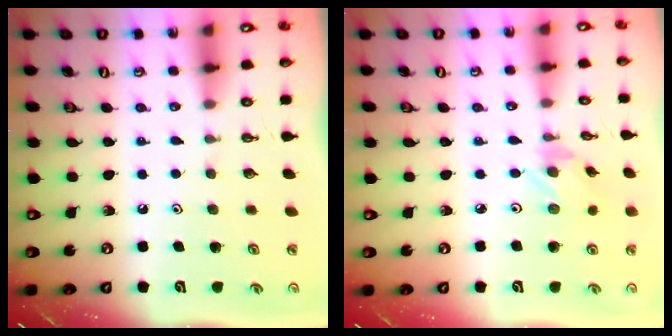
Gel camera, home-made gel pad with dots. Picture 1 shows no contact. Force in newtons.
{"total": 1.3, "press": 1.3, "slide": 0.1}